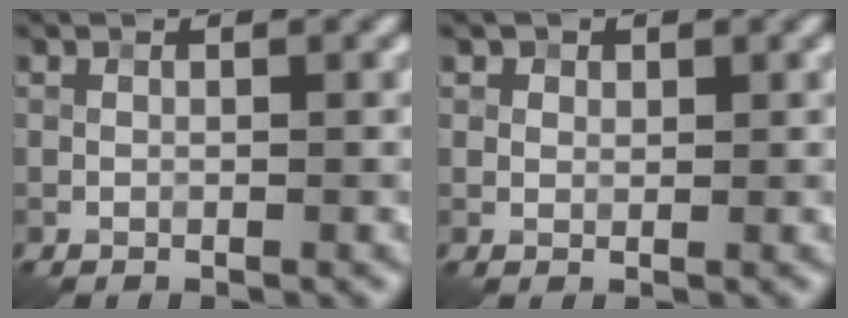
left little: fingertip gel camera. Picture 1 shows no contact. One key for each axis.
{"total": 1.2, "fx": 0.7, "fy": 0.9, "fz": 0.3, "tx": -0.004, "ty": -0.002, "tz": 0.007}